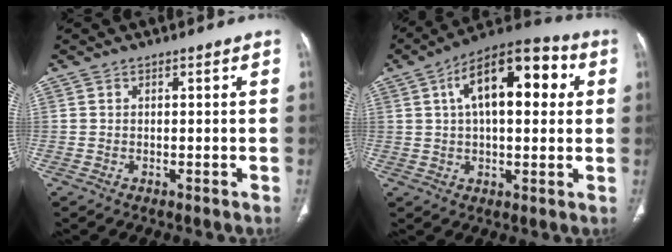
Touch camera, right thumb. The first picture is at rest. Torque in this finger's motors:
{"motor_torque": [1.09, 3.92, 1.66, 0.19, 0.50]}